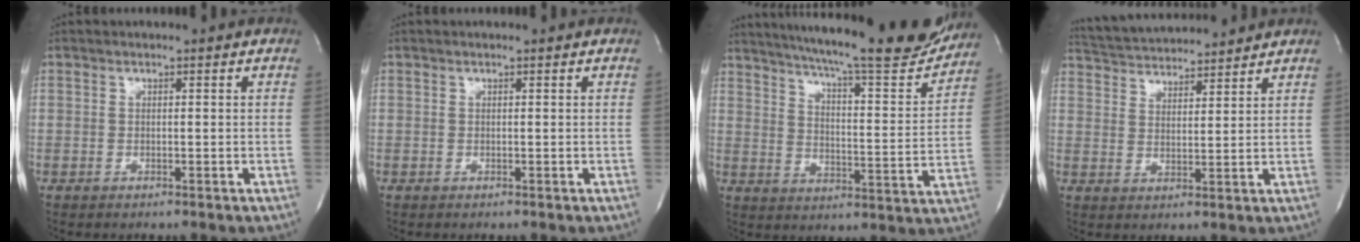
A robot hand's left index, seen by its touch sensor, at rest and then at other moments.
{"total": 0.0}
{"total": 24.1, "force": [21.6, 2.2, 10.5], "torque": [-0.169, -0.052, 0.280]}
{"total": 12.2, "force": [11.7, 1.5, 3.4], "torque": [-0.068, 0.022, 0.186]}